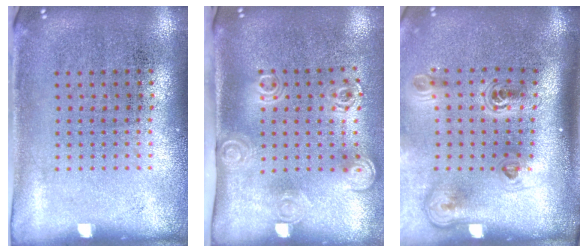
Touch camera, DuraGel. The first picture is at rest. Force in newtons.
{"total": 2.0, "press": 1.4, "slide": 1.4}
{"total": 2.3, "press": 1.5, "slide": 1.8}